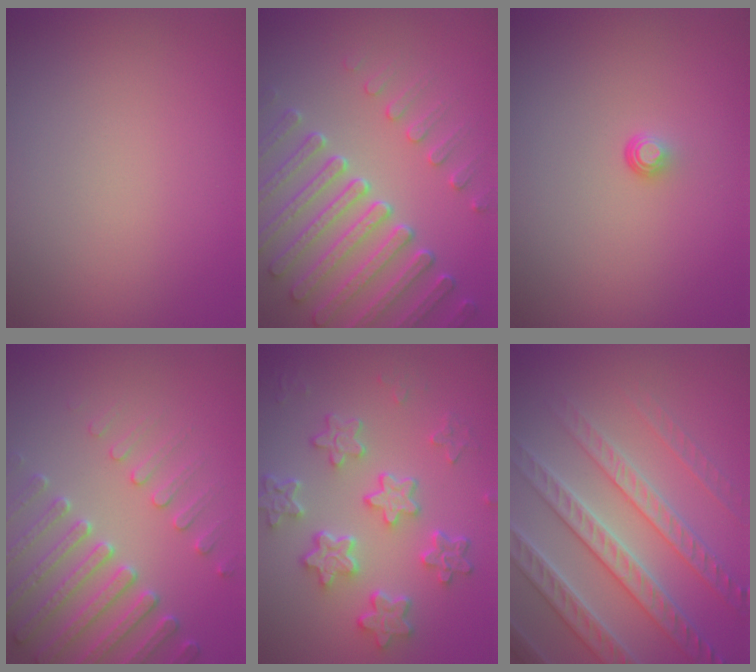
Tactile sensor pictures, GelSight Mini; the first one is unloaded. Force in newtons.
{"total": 7.3, "press": 5.7, "slide": 4.6}
{"total": 0.9, "press": 0.5, "slide": 0.7}
{"total": 5.4, "press": 4.8, "slide": 2.5}
{"total": 5.8, "press": 4.6, "slide": 3.6}
{"total": 7.0, "press": 6.8, "slide": 1.7}